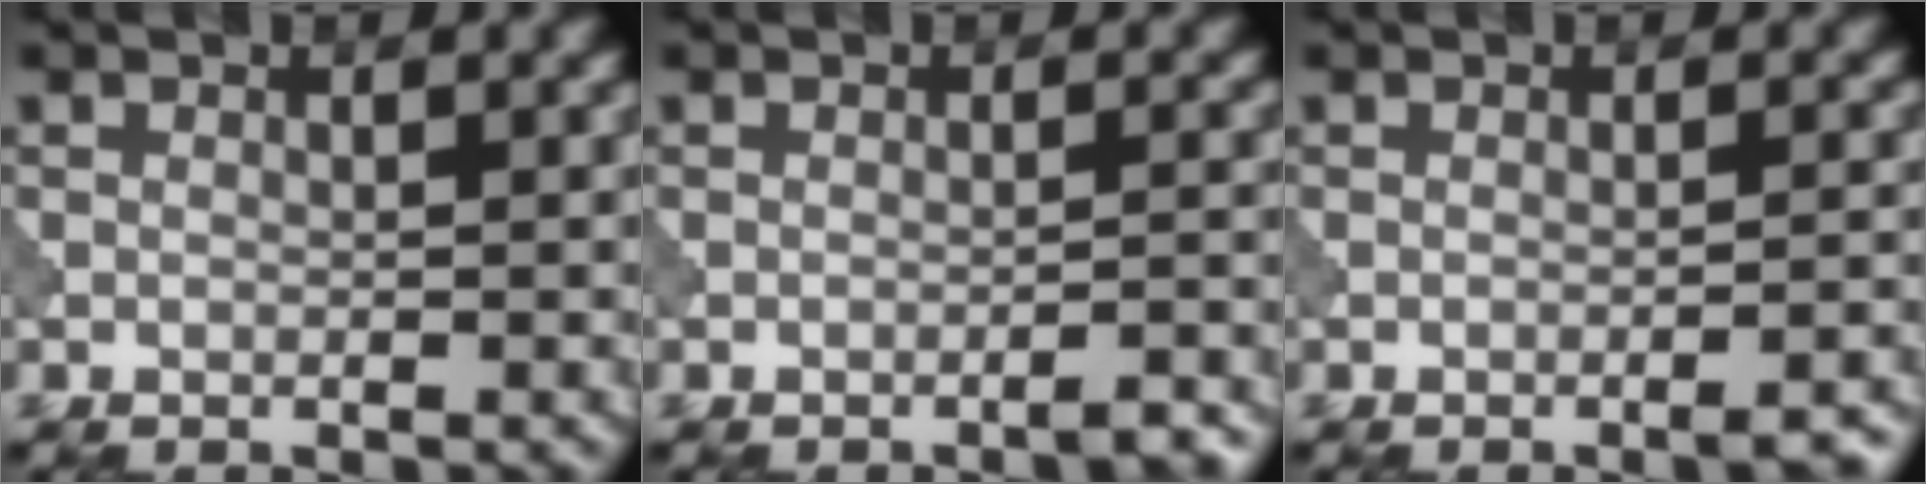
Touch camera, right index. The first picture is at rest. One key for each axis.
{"total": 2.3, "fx": -1.9, "fy": 0.4, "fz": 1.3, "tx": -0.010, "ty": 0.008, "tz": -0.032}
{"total": 2.4, "fx": -1.7, "fy": 0.5, "fz": 1.5, "tx": -0.014, "ty": 0.007, "tz": -0.028}